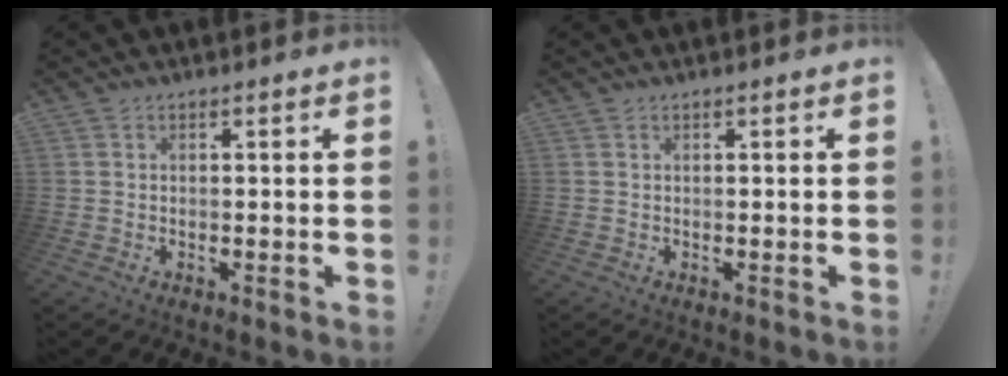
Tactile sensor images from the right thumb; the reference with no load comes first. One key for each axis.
{"total": 0.0}